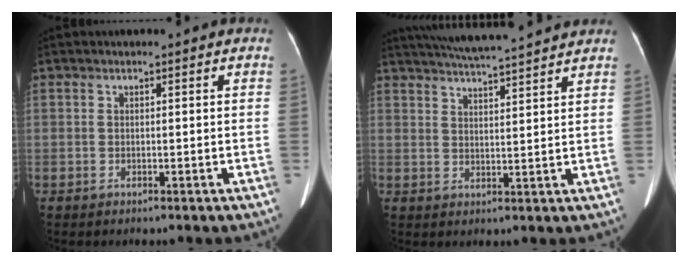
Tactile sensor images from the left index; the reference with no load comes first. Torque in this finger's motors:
{"motor_torque": [-0.43, -1.09, -0.01, 0.05]}